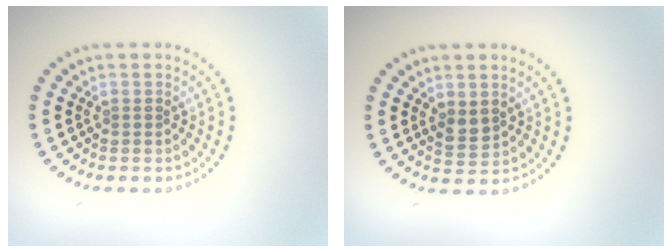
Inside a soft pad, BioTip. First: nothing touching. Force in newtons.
{"total": 1.7, "press": 1.7, "slide": 0.4}